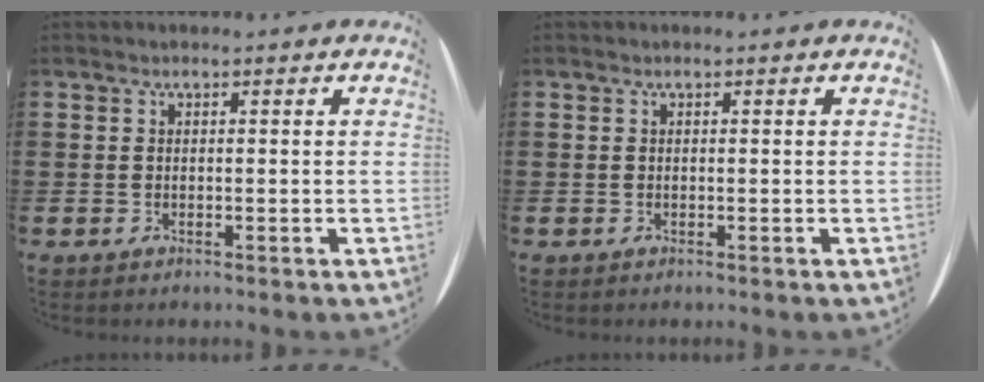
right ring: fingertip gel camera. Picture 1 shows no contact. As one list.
[{"total": 0.0}]